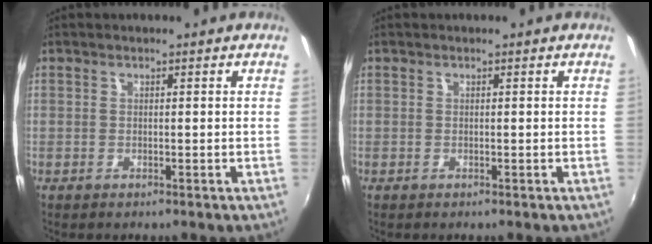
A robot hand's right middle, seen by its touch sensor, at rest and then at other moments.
{"total": 0.0}